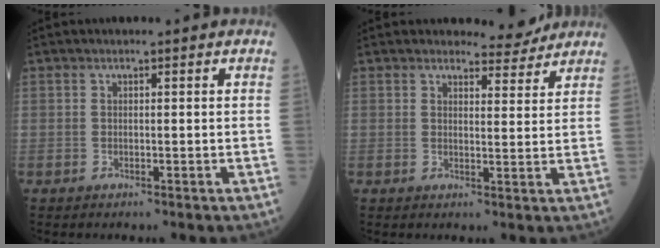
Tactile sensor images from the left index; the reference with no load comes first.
{"total": 3.9, "force": [3.8, 0.9, 0.0], "torque": [-0.004, -0.012, 0.044]}